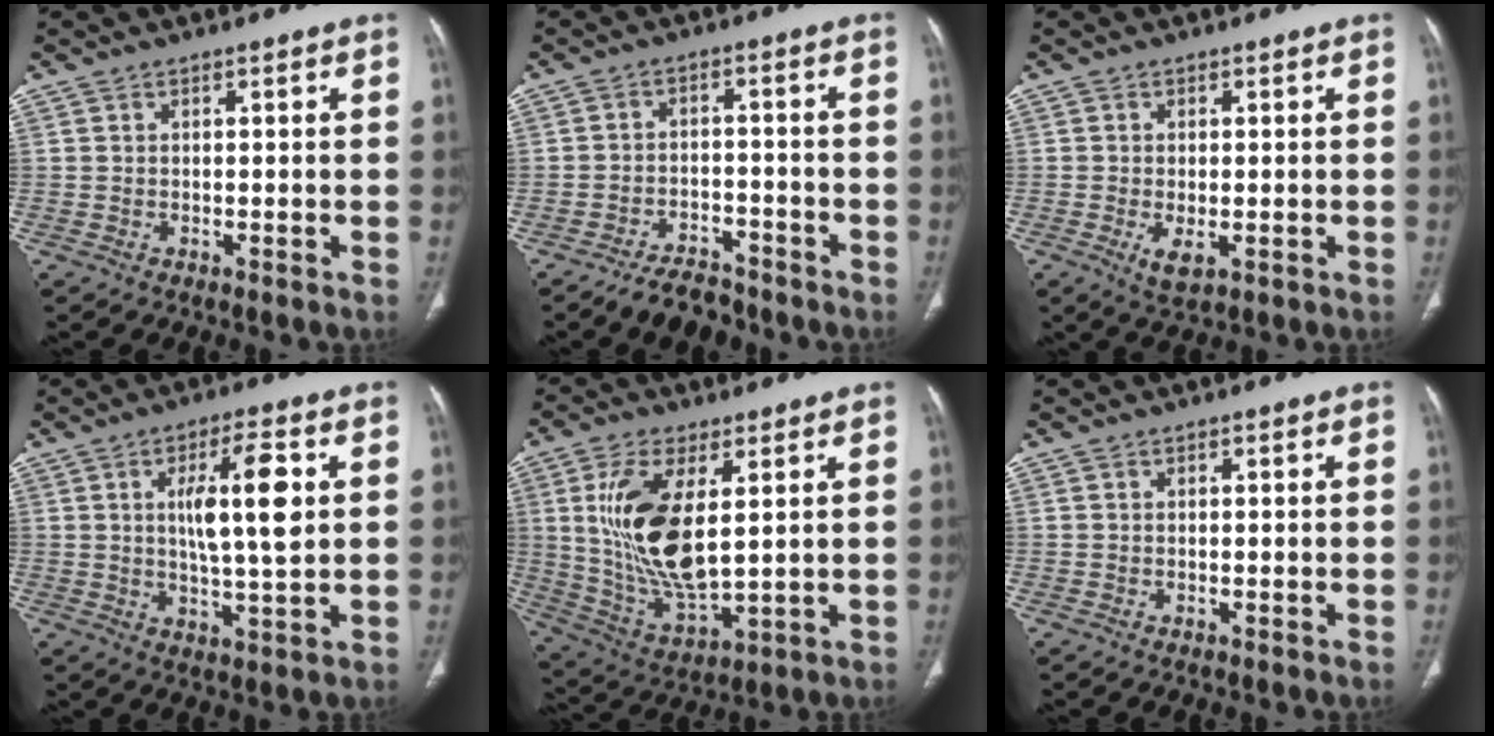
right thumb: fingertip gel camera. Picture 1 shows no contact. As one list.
[{"total": 6.4, "force": [-5.4, 2.8, 1.8], "torque": [-0.028, 0.035, -0.088]}, {"total": 3.6, "force": [-1.0, 1.7, 3.0], "torque": [-0.057, -0.009, -0.012]}, {"total": 10.9, "force": [2.2, 2.8, 10.3], "torque": [-0.173, -0.006, 0.039]}, {"total": 16.4, "force": [3.1, 7.7, 14.2], "torque": [-0.273, -0.022, 0.071]}, {"total": 0.0}]